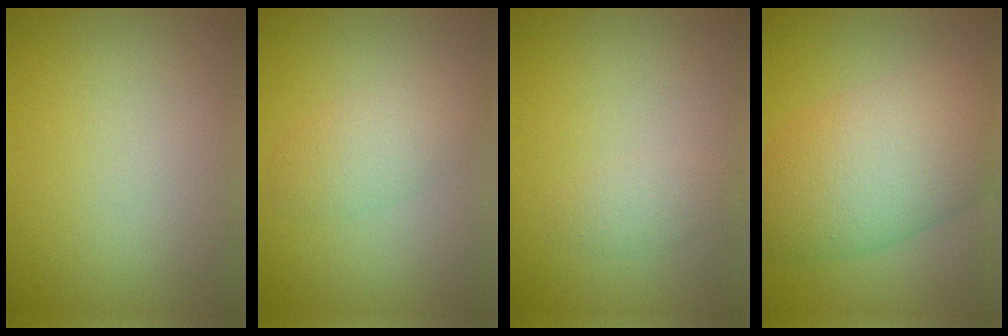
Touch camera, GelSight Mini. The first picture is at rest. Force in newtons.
{"total": 3.1, "press": 3.1, "slide": 0.1}
{"total": 1.4, "press": 1.4, "slide": 0.1}
{"total": 9.6, "press": 9.6, "slide": 0.4}